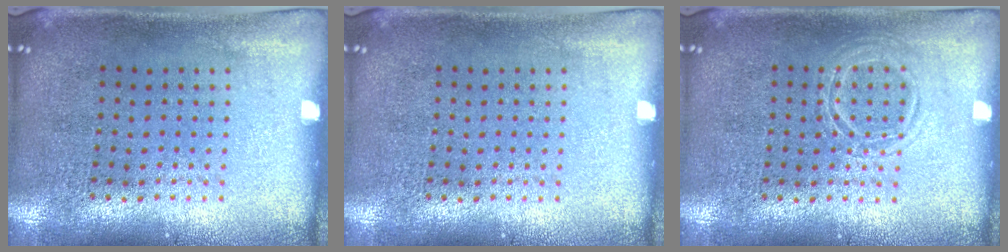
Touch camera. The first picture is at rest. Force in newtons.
{"total": 0.0}
{"total": 1.3, "press": 1.3, "slide": 0.2}